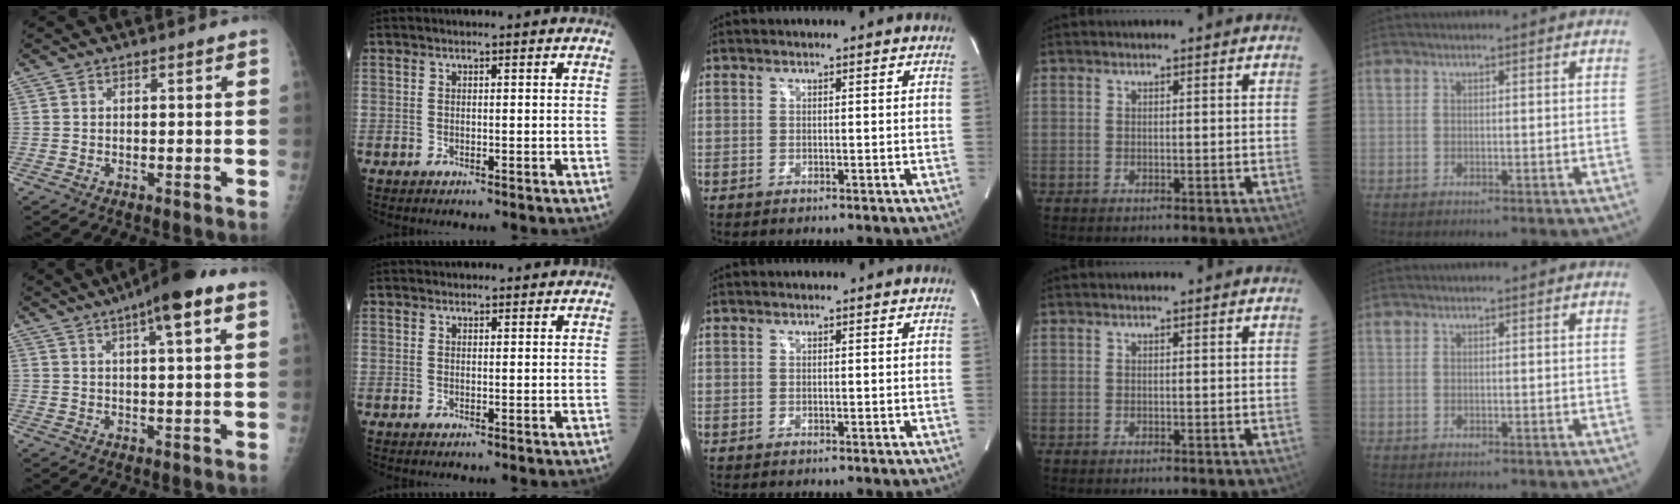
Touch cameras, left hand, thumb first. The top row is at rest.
{"thumb": {"total": 10.5, "force": [5.4, 1.9, 8.8], "torque": [-0.132, 0.005, 0.076]}, "index": {"total": 4.8, "force": [4.5, 1.1, 0.9], "torque": [-0.005, 0.031, 0.056]}}